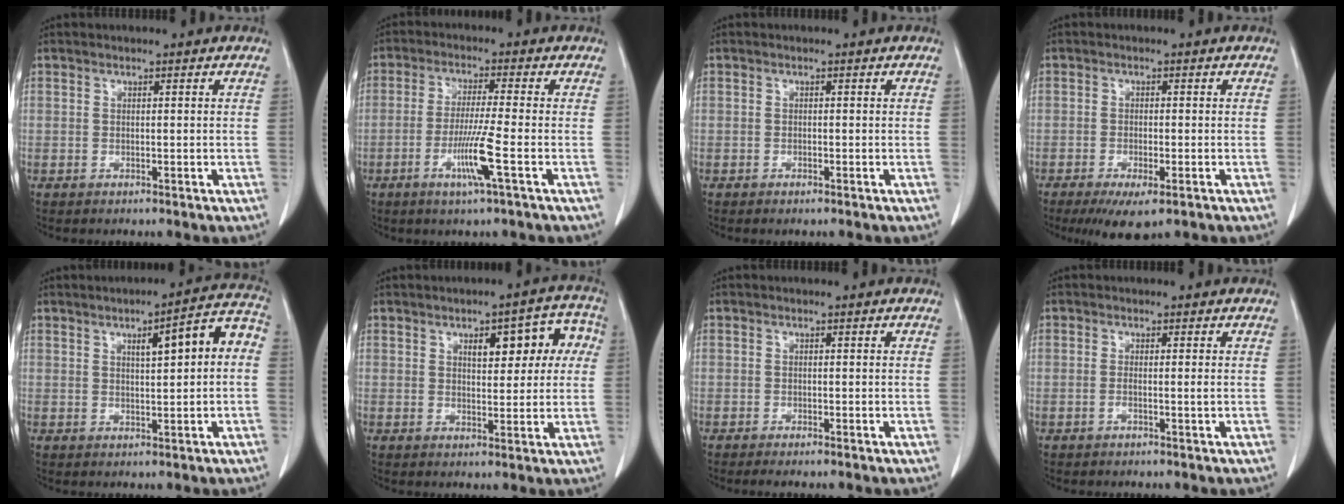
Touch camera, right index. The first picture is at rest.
{"total": 7.1, "force": [-2.7, -1.0, 6.6], "torque": [-0.126, -0.017, -0.054]}
{"total": 0.7, "force": [-0.5, 0.2, 0.4], "torque": [-0.010, -0.002, -0.006]}
{"total": 5.8, "force": [-3.5, 1.4, 4.4], "torque": [-0.072, -0.014, -0.052]}
{"total": 7.9, "force": [1.3, 1.4, 7.6], "torque": [-0.099, 0.029, 0.014]}
{"total": 8.6, "force": [2.5, 3.3, 7.5], "torque": [-0.083, 0.030, 0.030]}
{"total": 1.6, "force": [-1.3, 0.0, 0.9], "torque": [-0.014, -0.004, -0.018]}
{"total": 1.2, "force": [-0.3, -0.3, 1.1], "torque": [-0.020, -0.001, -0.008]}